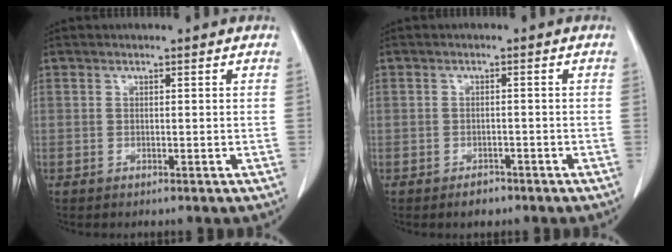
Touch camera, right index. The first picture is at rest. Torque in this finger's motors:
{"motor_torque": [-0.05, -0.02, -0.13, -0.08]}